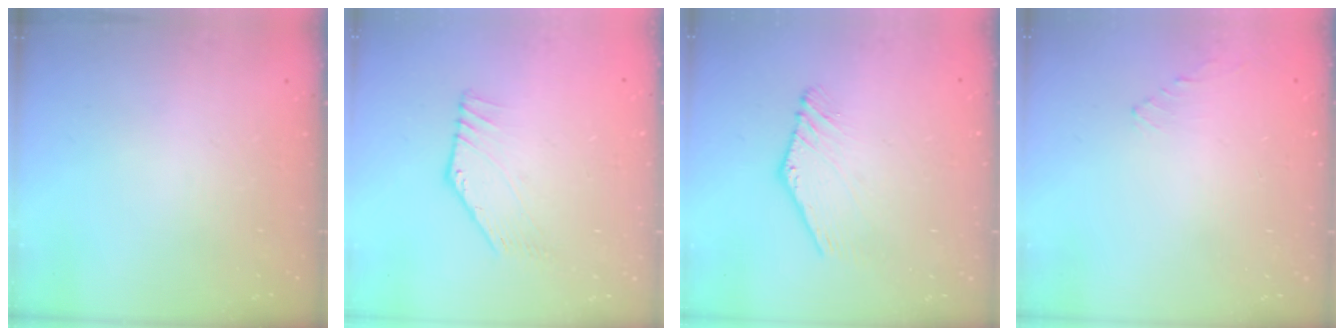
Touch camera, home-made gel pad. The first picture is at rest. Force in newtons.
{"total": 2.8, "press": 2.8, "slide": 0.1}
{"total": 1.5, "press": 1.5, "slide": 0.2}
{"total": 1.0, "press": 0.9, "slide": 0.4}